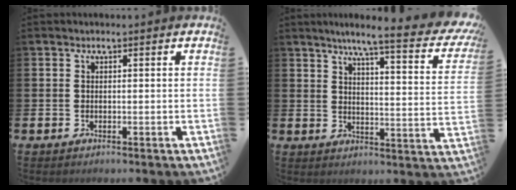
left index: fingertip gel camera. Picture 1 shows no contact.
{"total": 6.6, "force": [5.5, 0.1, 3.7], "torque": [-0.073, -0.048, 0.080]}